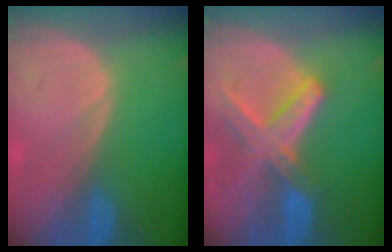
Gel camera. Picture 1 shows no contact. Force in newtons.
{"total": 8.2, "press": 7.1, "slide": 4.0}